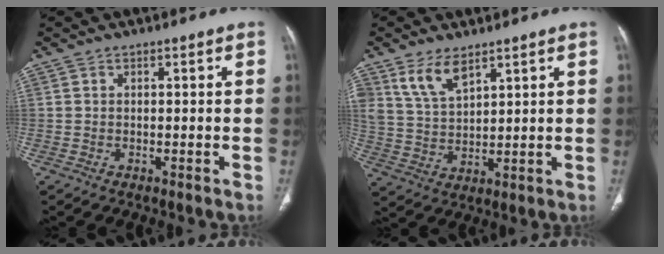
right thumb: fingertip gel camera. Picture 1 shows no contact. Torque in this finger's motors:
{"motor_torque": [-0.86, 1.67, 1.70, 1.06, 0.26]}